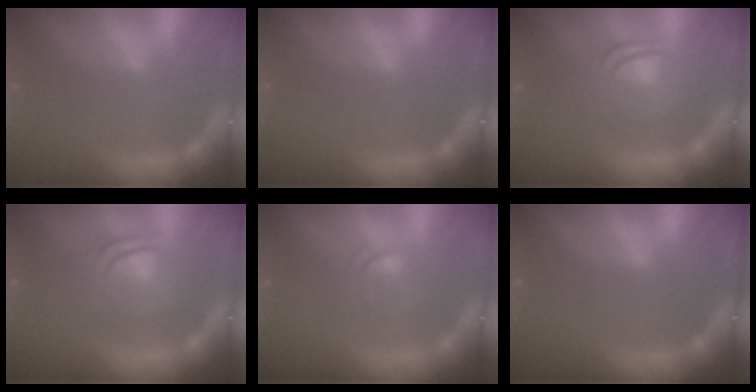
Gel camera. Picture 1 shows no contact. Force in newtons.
{"total": 0.0}
{"total": 5.0}
{"total": 5.6}
{"total": 2.0}
{"total": 0.0}